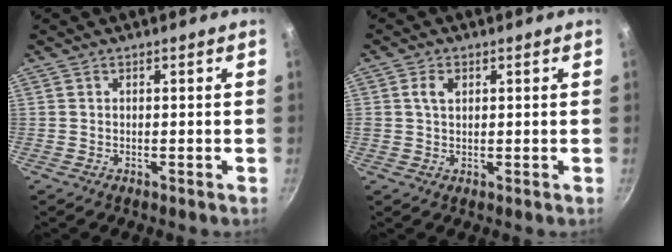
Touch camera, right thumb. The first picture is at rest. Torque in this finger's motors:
{"motor_torque": [0.09, 0.12, 0.39, 0.08, 0.00]}